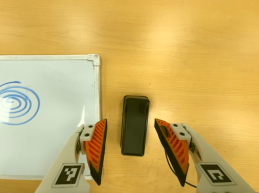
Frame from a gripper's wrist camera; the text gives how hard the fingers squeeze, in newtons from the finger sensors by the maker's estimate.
{"total": 0.0}